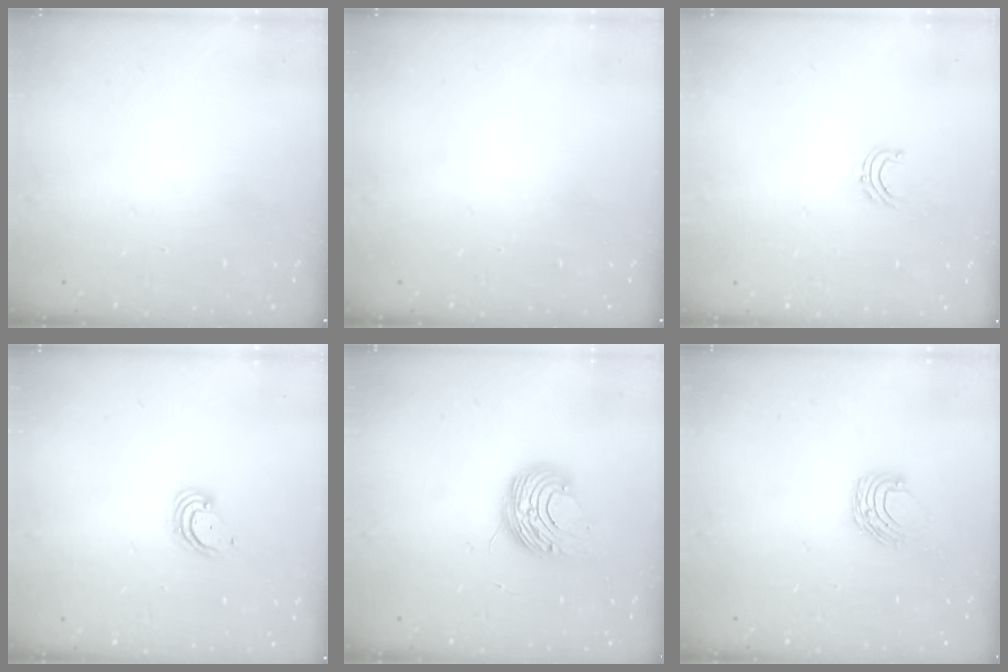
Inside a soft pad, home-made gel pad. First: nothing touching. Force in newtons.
{"total": 0.0}
{"total": 4.3, "press": 4.3, "slide": 0.3}
{"total": 3.3, "press": 3.3, "slide": 0.3}
{"total": 10.0, "press": 10.0, "slide": 0.7}
{"total": 6.3, "press": 6.2, "slide": 0.6}